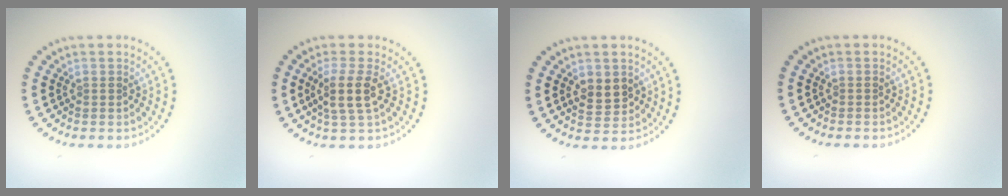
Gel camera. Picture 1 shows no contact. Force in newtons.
{"total": 2.8, "press": 2.4, "slide": 1.5}
{"total": 2.4, "press": 2.4, "slide": 0.3}
{"total": 0.0}